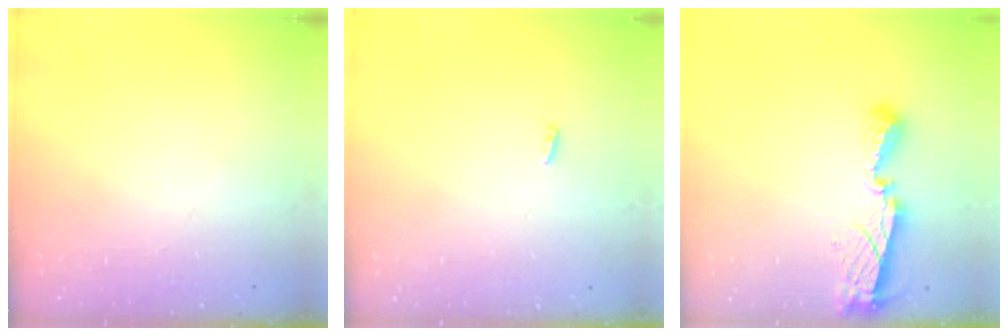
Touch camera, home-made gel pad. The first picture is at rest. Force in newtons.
{"total": 3.0, "press": 2.9, "slide": 0.8}
{"total": 7.9, "press": 7.9, "slide": 0.3}